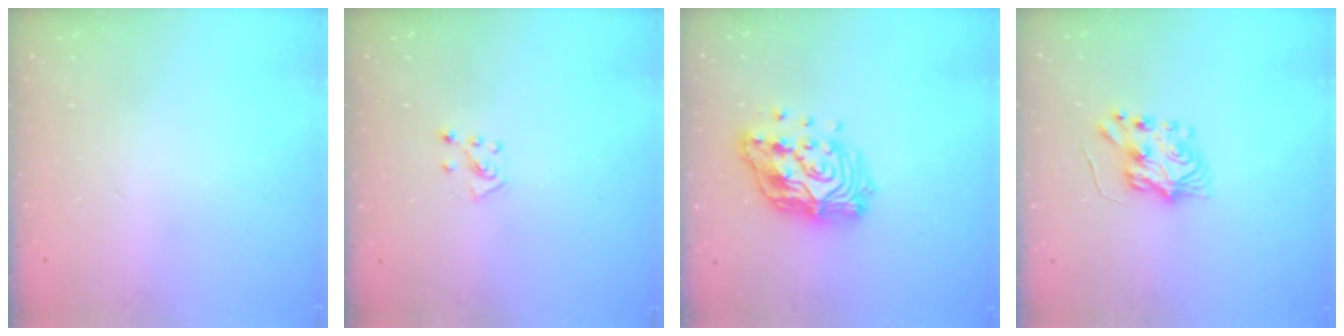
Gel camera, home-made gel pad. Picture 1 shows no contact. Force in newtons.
{"total": 5.2, "press": 5.2, "slide": 0.5}
{"total": 15.9, "press": 15.8, "slide": 1.5}
{"total": 7.3, "press": 7.3, "slide": 0.7}